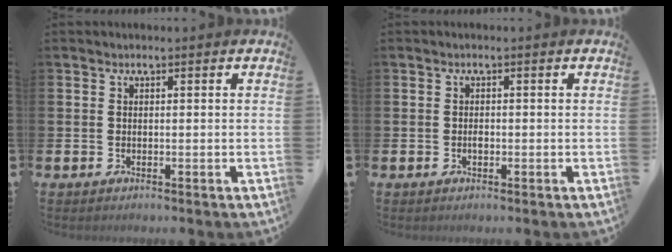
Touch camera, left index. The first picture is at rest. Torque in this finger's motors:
{"motor_torque": [0.10, 0.09, -0.02, 0.00]}